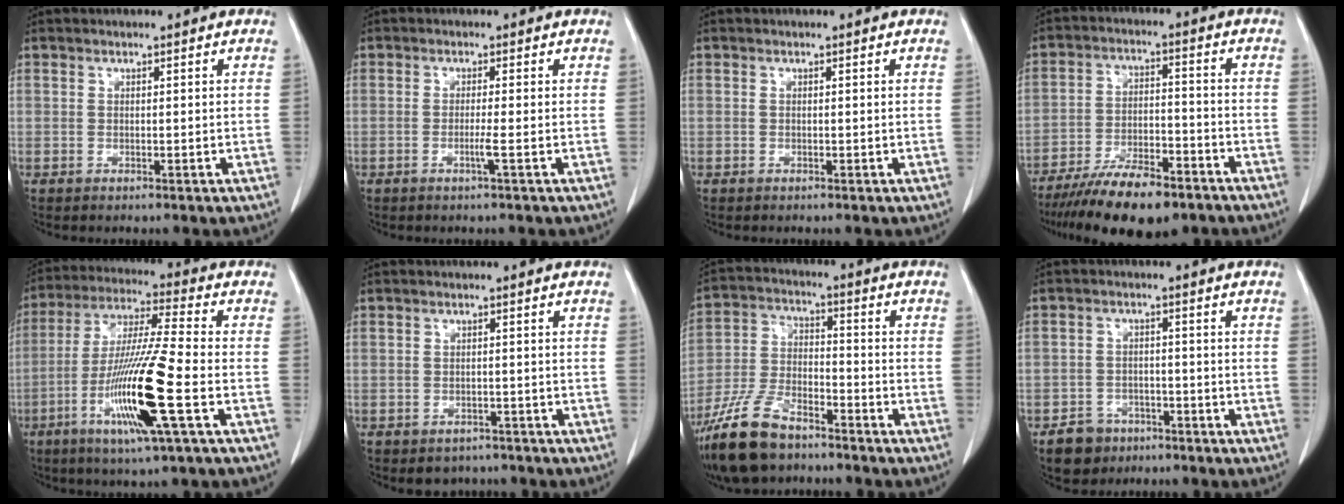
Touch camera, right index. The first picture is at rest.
{"total": 1.7, "force": [-0.7, -0.6, 1.5], "torque": [-0.030, -0.002, -0.014]}
{"total": 0.0}
{"total": 13.5, "force": [-10.3, 3.8, 7.9], "torque": [-0.135, -0.009, -0.171]}
{"total": 15.8, "force": [-5.4, -0.4, 14.8], "torque": [-0.303, -0.022, -0.104]}
{"total": 3.9, "force": [-3.3, 2.1, 0.5], "torque": [-0.008, 0.008, -0.038]}
{"total": 12.5, "force": [-9.4, 4.6, 6.9], "torque": [-0.153, -0.009, -0.178]}
{"total": 5.1, "force": [-3.4, 3.7, 0.9], "torque": [-0.017, 0.010, -0.051]}